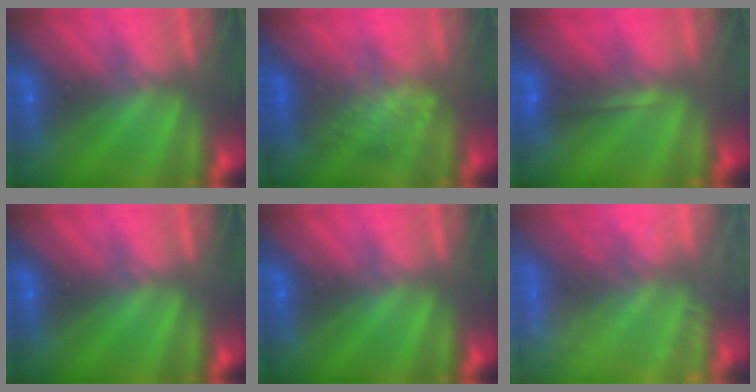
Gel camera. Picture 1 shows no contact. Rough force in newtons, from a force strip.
{"total": 2.3}
{"total": 1.8}
{"total": 0.0}
{"total": 0.0}
{"total": 7.7}